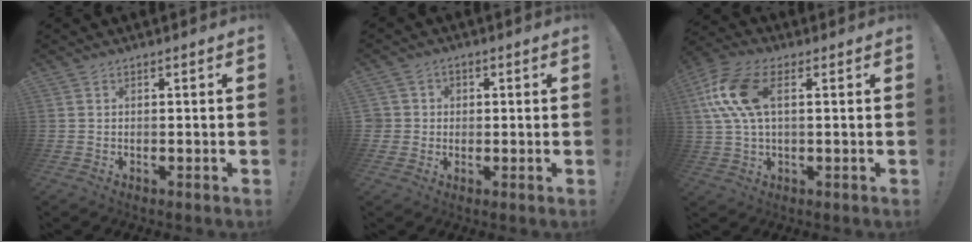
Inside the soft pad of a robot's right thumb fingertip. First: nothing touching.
{"total": 3.8, "force": [0.2, 3.7, 0.5], "torque": [-0.007, 0.004, 0.006]}
{"total": 13.7, "force": [3.1, 7.0, 11.4], "torque": [-0.240, 0.007, 0.062]}